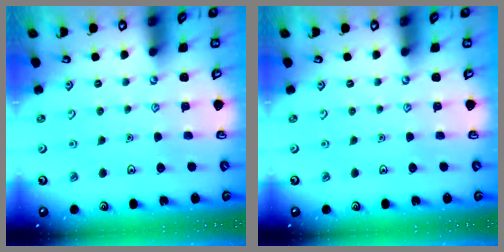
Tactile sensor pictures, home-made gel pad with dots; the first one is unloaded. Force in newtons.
{"total": 0.0}